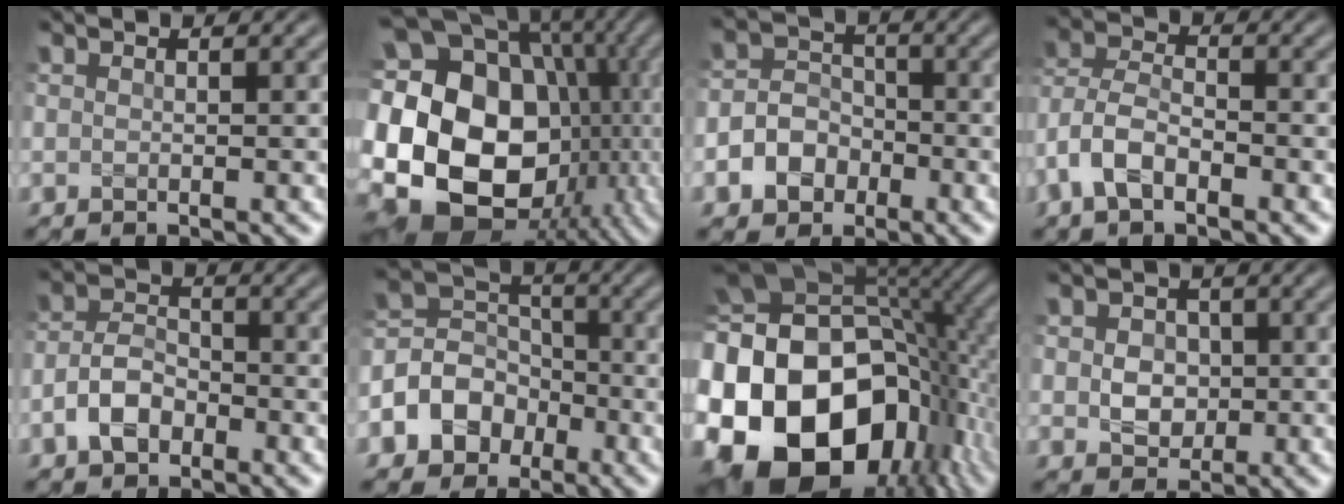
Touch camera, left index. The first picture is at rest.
{"total": 23.3, "force": [-0.9, 18.0, 14.8], "torque": [-0.281, 0.019, -0.030]}
{"total": 4.1, "force": [-1.6, 3.3, 1.7], "torque": [-0.018, 0.002, -0.038]}
{"total": 4.3, "force": [-2.2, 2.2, 2.9], "torque": [-0.062, 0.006, -0.055]}
{"total": 3.6, "force": [-1.8, 2.3, 2.0], "torque": [-0.037, 0.007, -0.043]}
{"total": 6.5, "force": [-2.9, 5.2, 2.5], "torque": [-0.036, 0.007, -0.077]}
{"total": 21.2, "force": [-5.4, 14.6, 14.4], "torque": [-0.284, -0.039, -0.077]}
{"total": 3.1, "force": [0.1, 2.6, 1.8], "torque": [-0.031, -0.003, -0.001]}